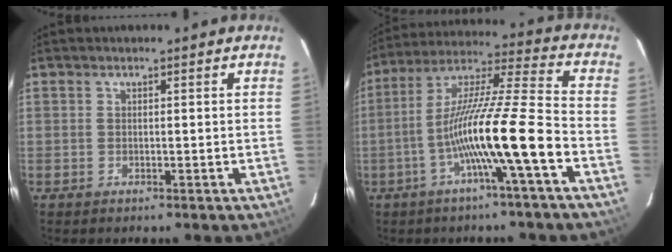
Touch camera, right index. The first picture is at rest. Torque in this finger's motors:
{"motor_torque": [1.26, -0.88, 1.05, 0.21]}